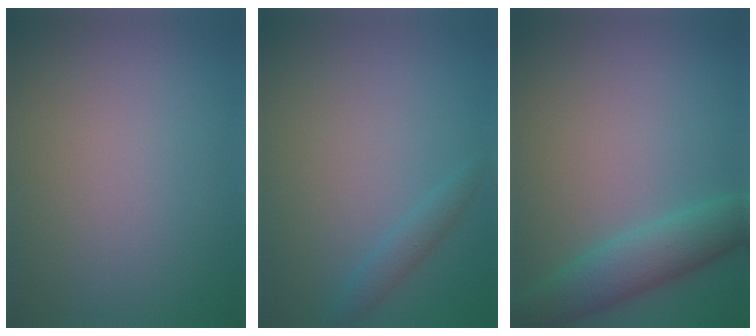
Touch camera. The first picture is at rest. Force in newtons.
{"total": 1.3, "press": 1.3, "slide": 0.1}
{"total": 4.2, "press": 4.2, "slide": 0.2}